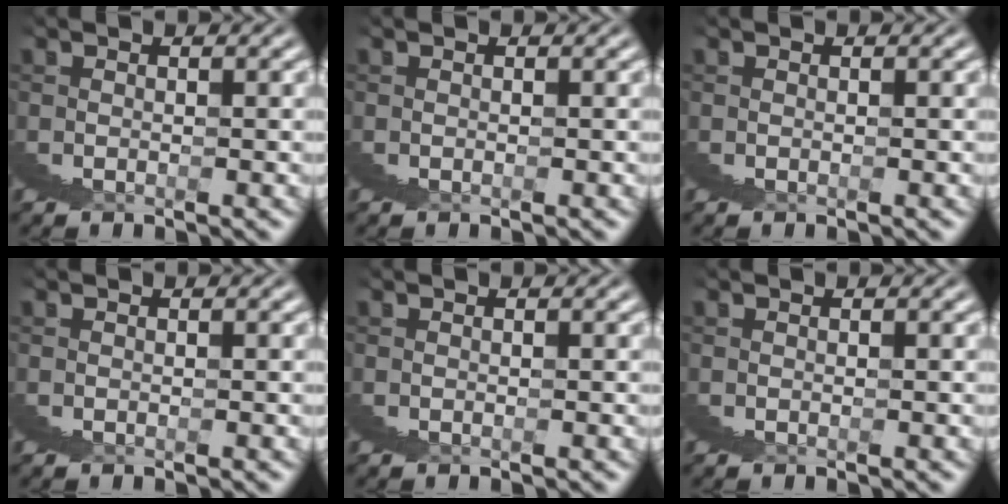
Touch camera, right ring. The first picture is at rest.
{"total": 0.0}
{"total": 0.0}
{"total": 0.0}
{"total": 0.0}
{"total": 0.0}